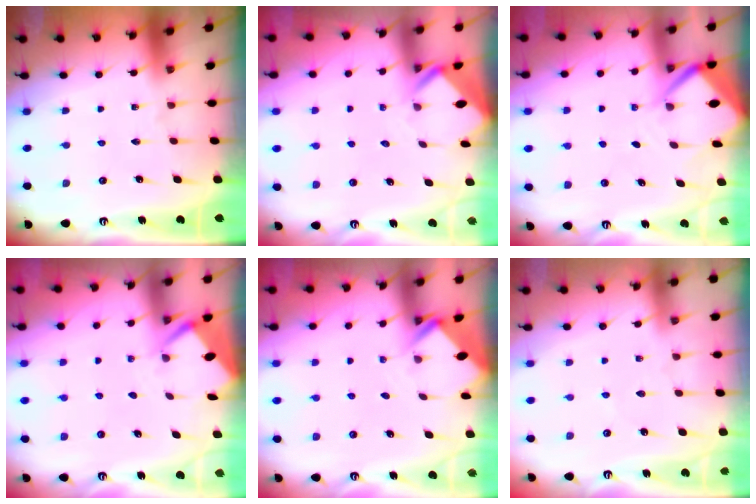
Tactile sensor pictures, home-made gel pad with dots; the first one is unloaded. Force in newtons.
{"total": 2.8, "press": 2.8, "slide": 0.2}
{"total": 5.5, "press": 5.4, "slide": 0.6}
{"total": 2.6, "press": 2.6, "slide": 0.4}
{"total": 2.7, "press": 2.7, "slide": 0.2}
{"total": 4.0, "press": 4.0, "slide": 0.5}